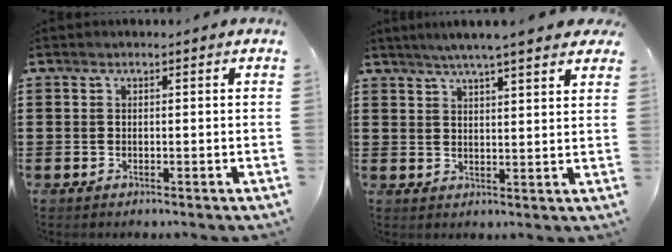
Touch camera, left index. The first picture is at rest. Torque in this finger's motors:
{"motor_torque": [2.14, 0.00, 0.24, -0.02]}